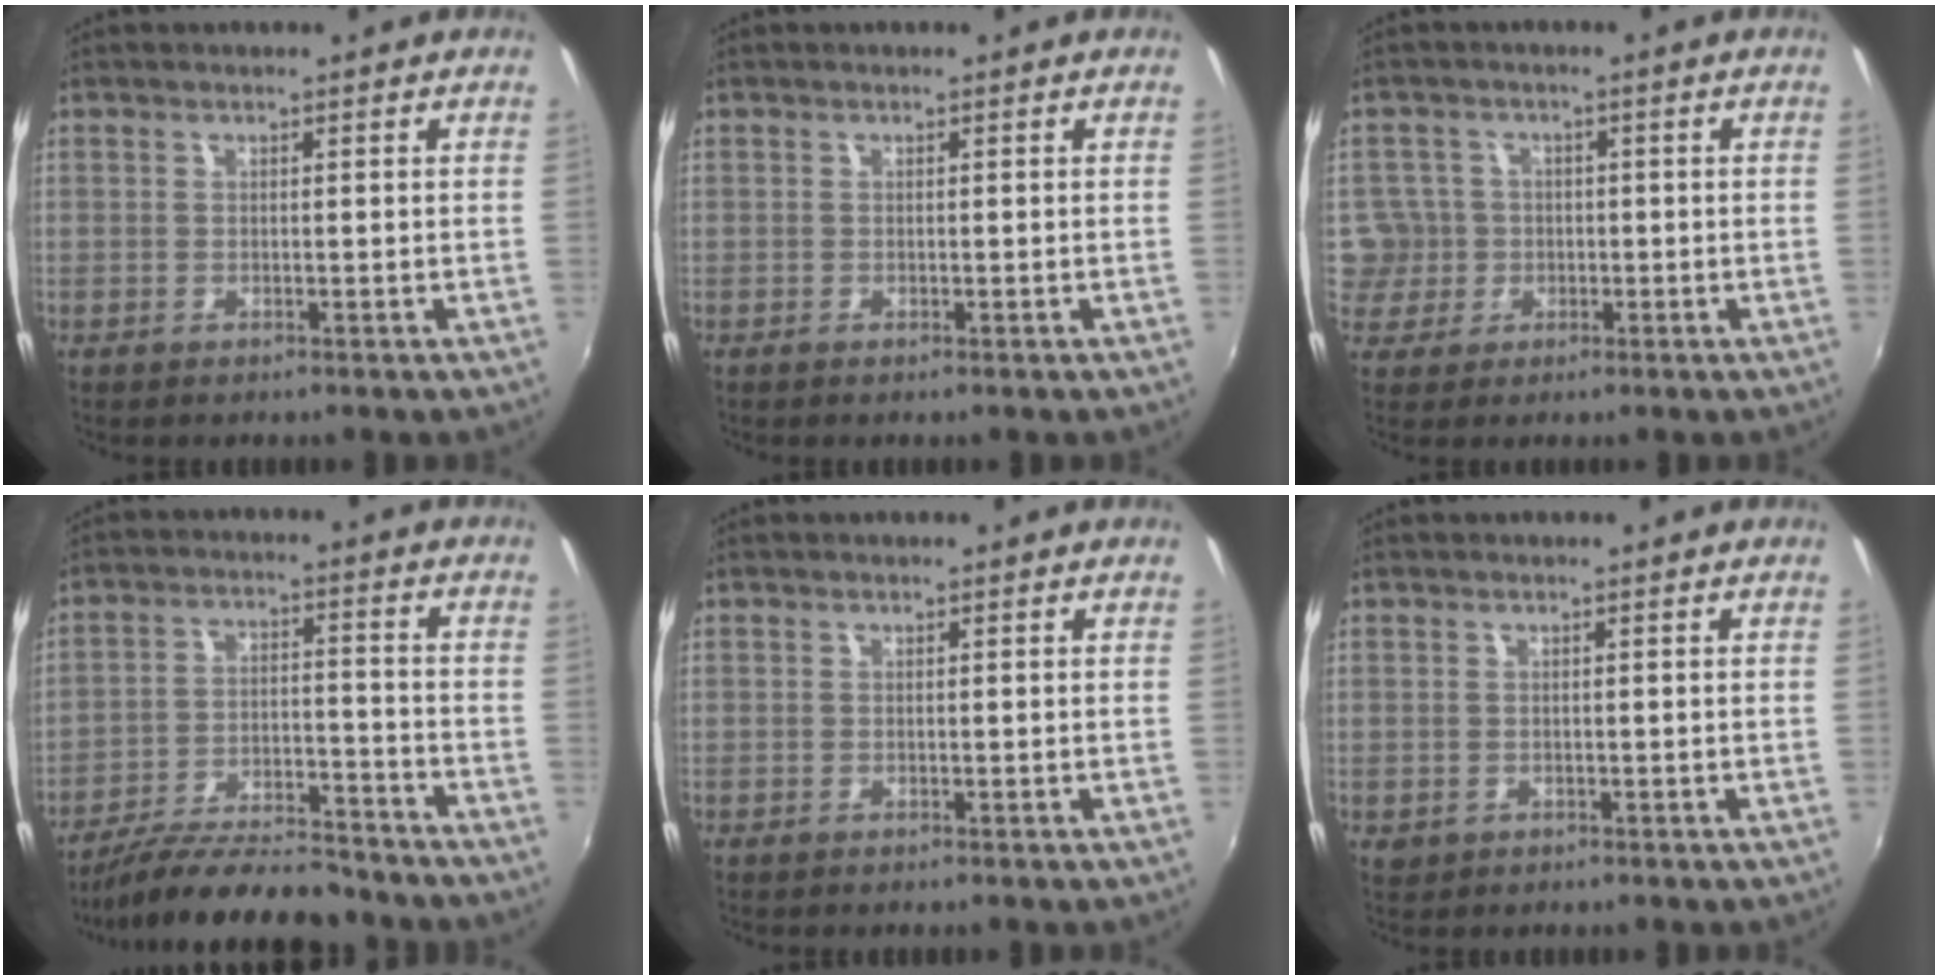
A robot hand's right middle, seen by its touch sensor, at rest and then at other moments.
{"total": 0.0}
{"total": 6.3, "force": [-0.7, 6.2, 0.6], "torque": [-0.021, 0.015, -0.008]}
{"total": 16.6, "force": [-14.6, 3.9, 6.9], "torque": [-0.142, -0.010, -0.227]}
{"total": 0.0}
{"total": 1.2, "force": [-0.2, 1.1, 0.5], "torque": [-0.007, -0.002, -0.002]}